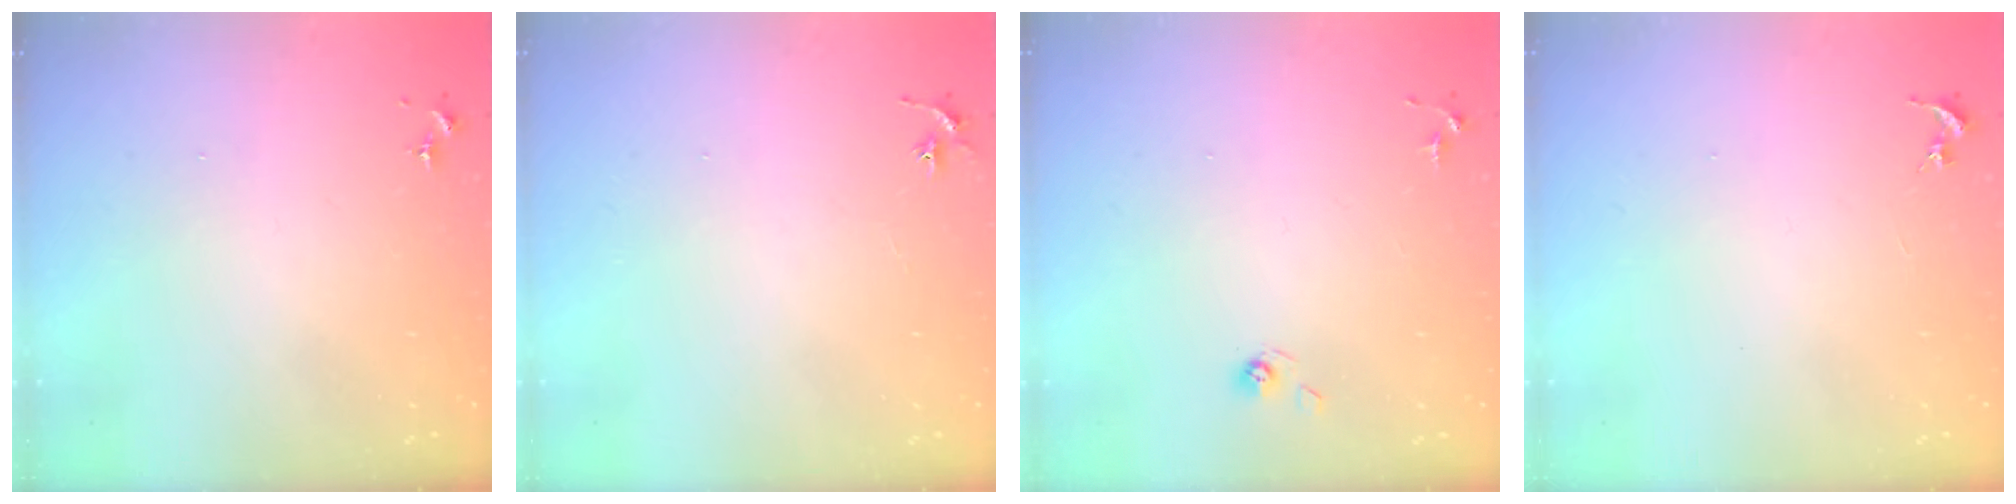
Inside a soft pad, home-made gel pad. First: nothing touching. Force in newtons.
{"total": 2.9, "press": 2.9, "slide": 0.3}
{"total": 3.9, "press": 3.5, "slide": 1.7}
{"total": 0.0}